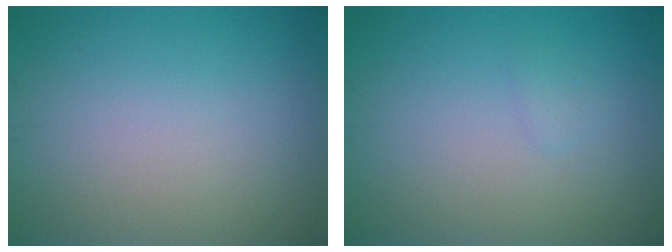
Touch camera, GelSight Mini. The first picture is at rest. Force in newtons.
{"total": 0.5, "press": 0.5, "slide": 0.0}